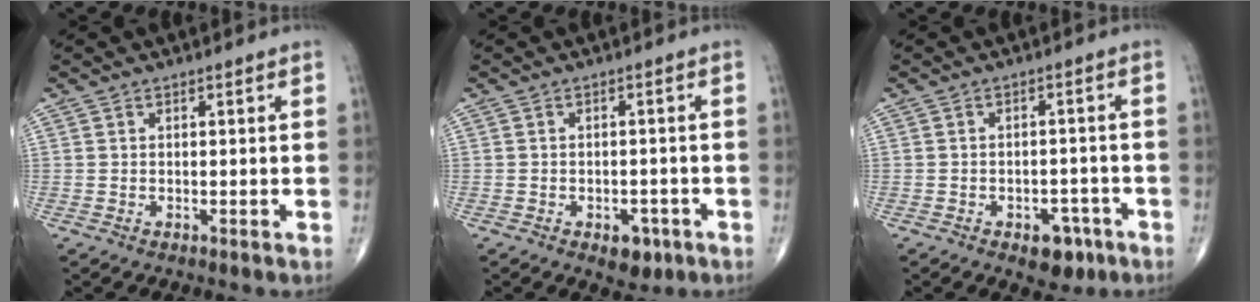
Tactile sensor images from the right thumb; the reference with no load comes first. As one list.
[{"total": 4.4, "force": [-2.2, 2.7, 2.7], "torque": [-0.015, 0.011, -0.023]}, {"total": 5.7, "force": [-3.1, 3.5, 3.2], "torque": [-0.017, 0.022, -0.038]}]